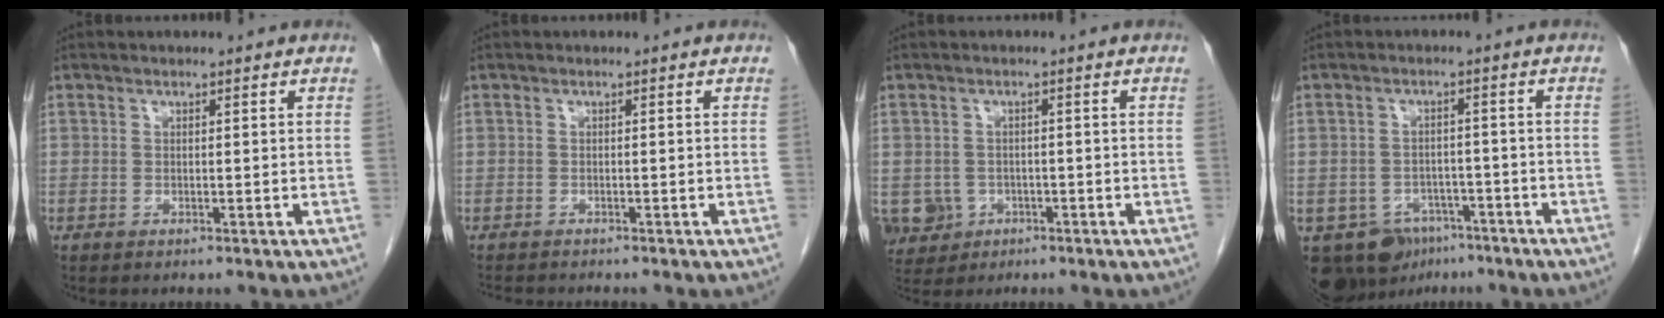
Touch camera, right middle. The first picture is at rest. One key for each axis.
{"total": 3.1, "fx": -2.9, "fy": 0.5, "fz": 1.1, "tx": -0.014, "ty": -0.007, "tz": -0.042}
{"total": 5.8, "fx": -2.3, "fy": 5.2, "fz": 1.3, "tx": -0.034, "ty": 0.001, "tz": -0.029}
{"total": 10.0, "fx": -6.5, "fy": 6.9, "fz": 3.4, "tx": -0.064, "ty": 0.002, "tz": -0.090}